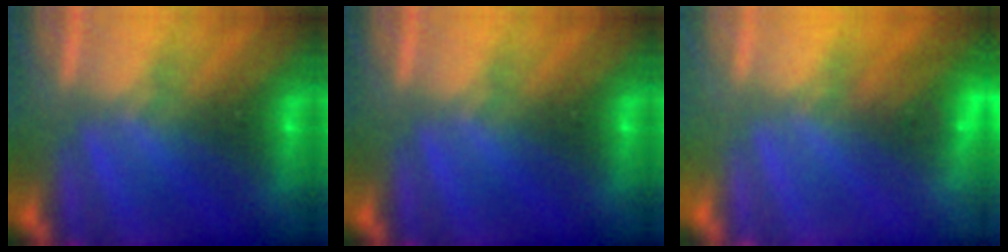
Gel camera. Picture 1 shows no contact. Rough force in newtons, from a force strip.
{"total": 0.0}
{"total": 2.6}